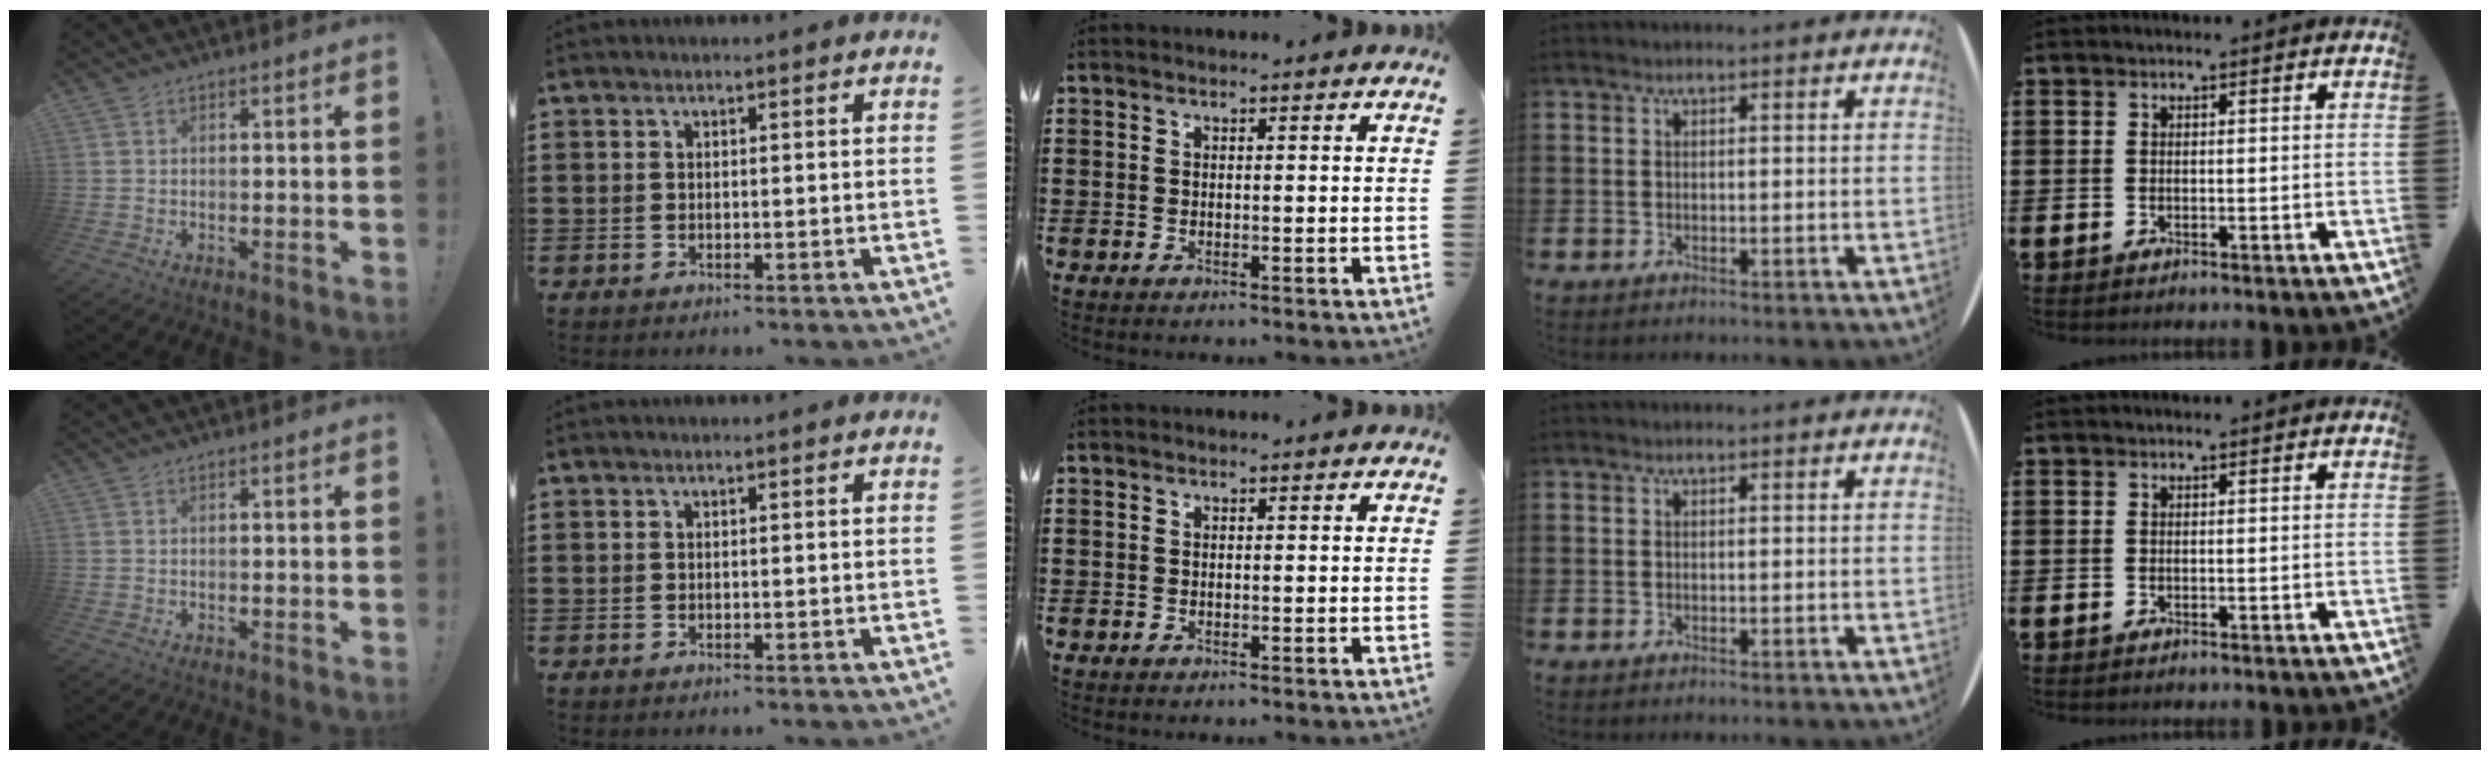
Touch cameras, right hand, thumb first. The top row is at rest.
{}